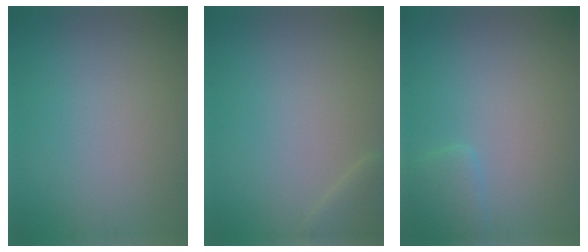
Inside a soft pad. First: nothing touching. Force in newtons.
{"total": 1.7, "press": 1.7, "slide": 0.1}
{"total": 1.8, "press": 1.8, "slide": 0.2}